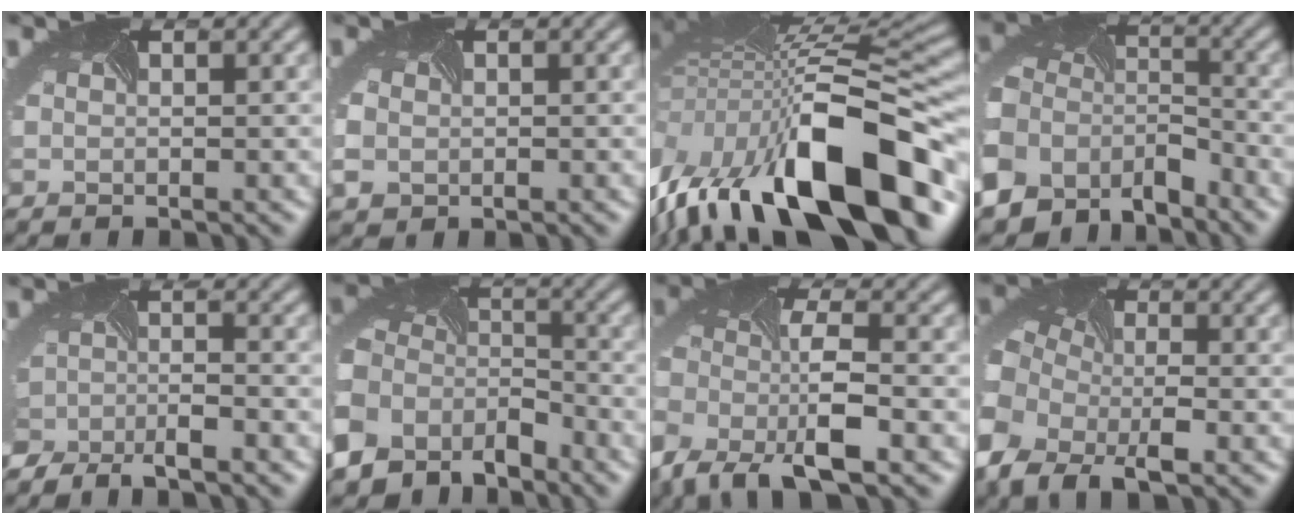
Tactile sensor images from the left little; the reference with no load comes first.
{"total": 2.2, "force": [-0.6, 1.9, 0.9], "torque": [-0.028, -0.006, -0.010]}
{"total": 18.0, "force": [-6.8, 8.1, 14.6], "torque": [-0.260, -0.037, -0.096]}
{"total": 10.0, "force": [-6.3, 6.8, 3.8], "torque": [-0.104, -0.035, -0.102]}
{"total": 3.9, "force": [-3.1, 1.7, 1.8], "torque": [-0.017, -0.022, -0.048]}
{"total": 9.7, "force": [-6.1, 6.7, 3.5], "torque": [-0.099, -0.036, -0.101]}
{"total": 8.6, "force": [-5.2, 3.0, 6.1], "torque": [-0.125, -0.015, -0.100]}
{"total": 10.7, "force": [-4.8, 6.9, 6.7], "torque": [-0.153, -0.032, -0.087]}